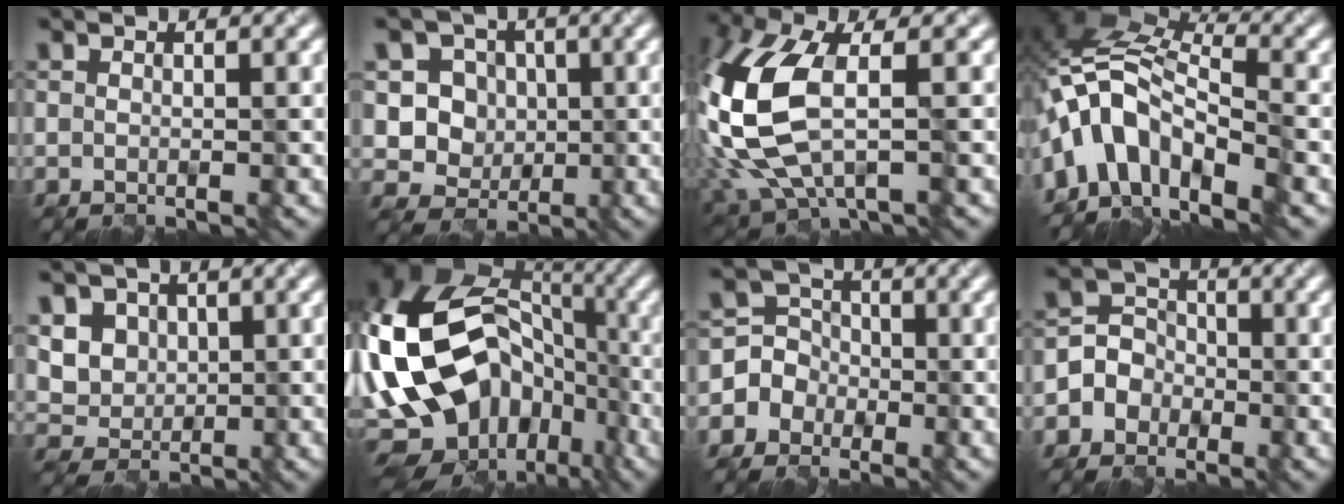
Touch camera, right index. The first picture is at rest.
{"total": 6.2, "force": [0.4, 5.7, 2.3], "torque": [-0.033, 0.005, -0.015]}
{"total": 10.7, "force": [0.3, 5.6, 9.1], "torque": [-0.245, -0.010, 0.009]}
{"total": 8.1, "force": [-4.4, 4.2, 5.3], "torque": [-0.086, 0.016, -0.103]}
{"total": 4.7, "force": [1.2, 4.0, 2.1], "torque": [-0.053, -0.003, 0.027]}
{"total": 18.6, "force": [-3.8, 13.0, 12.7], "torque": [-0.225, 0.019, -0.052]}
{"total": 4.8, "force": [-1.7, 4.5, 0.6], "torque": [-0.002, 0.020, -0.053]}
{"total": 4.2, "force": [-1.7, 3.8, 0.7], "torque": [0.001, 0.012, -0.050]}